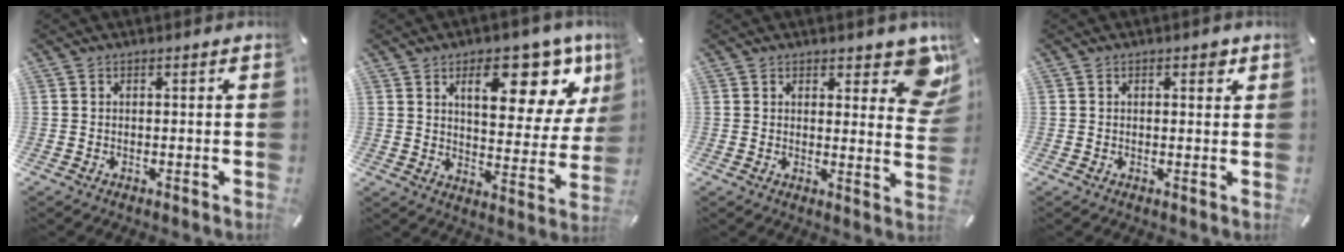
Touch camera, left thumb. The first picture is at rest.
{"total": 17.8, "force": [9.7, 8.6, 12.2], "torque": [-0.153, -0.057, 0.152]}
{"total": 9.9, "force": [6.4, 4.4, 6.2], "torque": [-0.053, -0.050, 0.107]}
{"total": 1.9, "force": [0.7, 1.1, 1.4], "torque": [-0.013, -0.001, 0.007]}